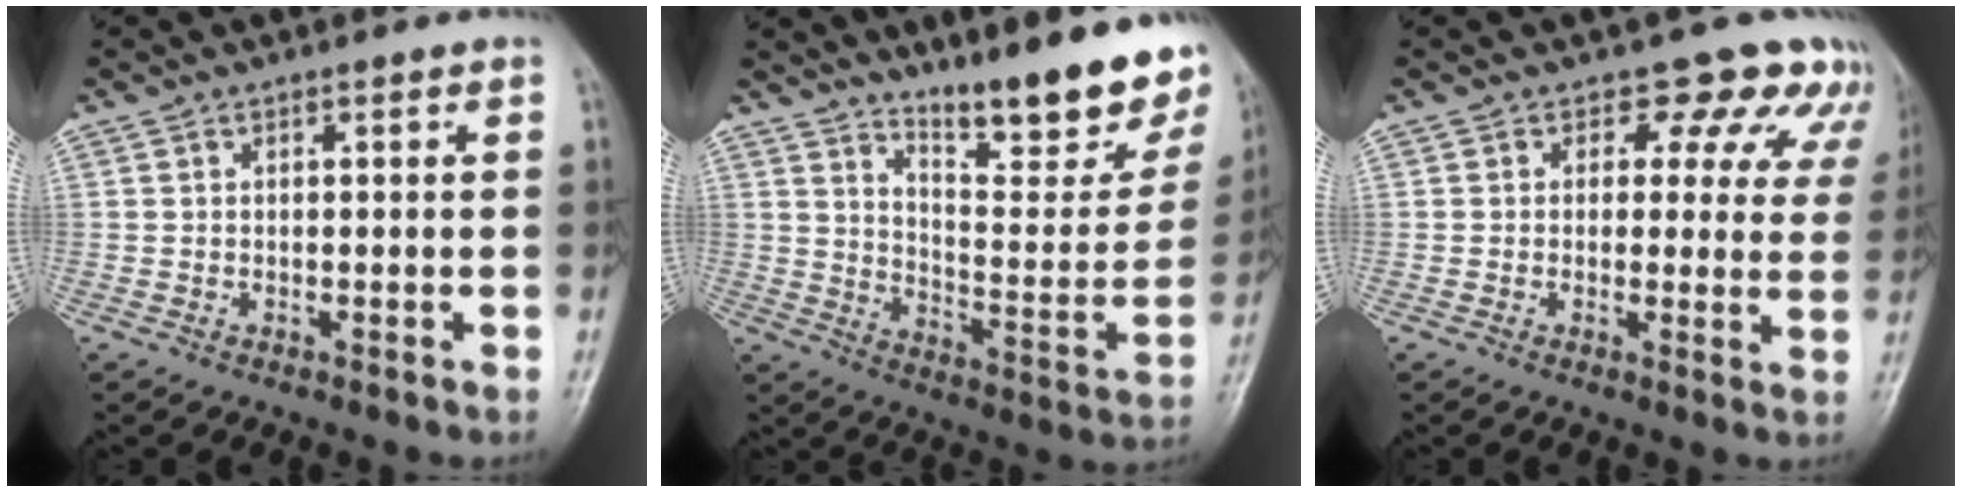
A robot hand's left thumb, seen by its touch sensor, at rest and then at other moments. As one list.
[{"total": 20.8, "force": [15.8, 4.9, 12.6], "torque": [-0.143, -0.110, 0.227]}, {"total": 9.2, "force": [6.8, 5.5, 2.9], "torque": [0.016, -0.026, 0.052]}]